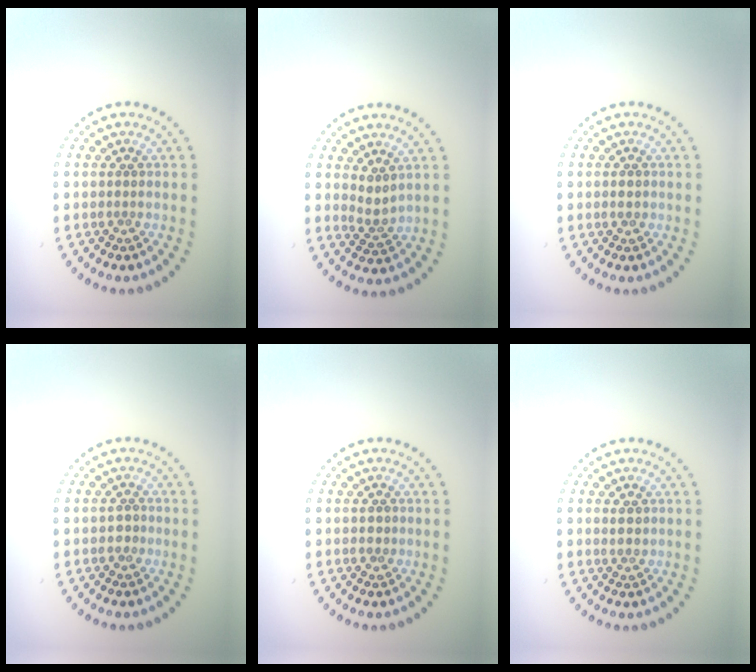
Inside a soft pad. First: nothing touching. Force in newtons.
{"total": 1.7, "press": 1.3, "slide": 1.1}
{"total": 1.0, "press": 1.0, "slide": 0.0}
{"total": 1.0, "press": 1.0, "slide": 0.2}
{"total": 0.9, "press": 0.9, "slide": 0.2}
{"total": 1.1, "press": 1.0, "slide": 0.5}